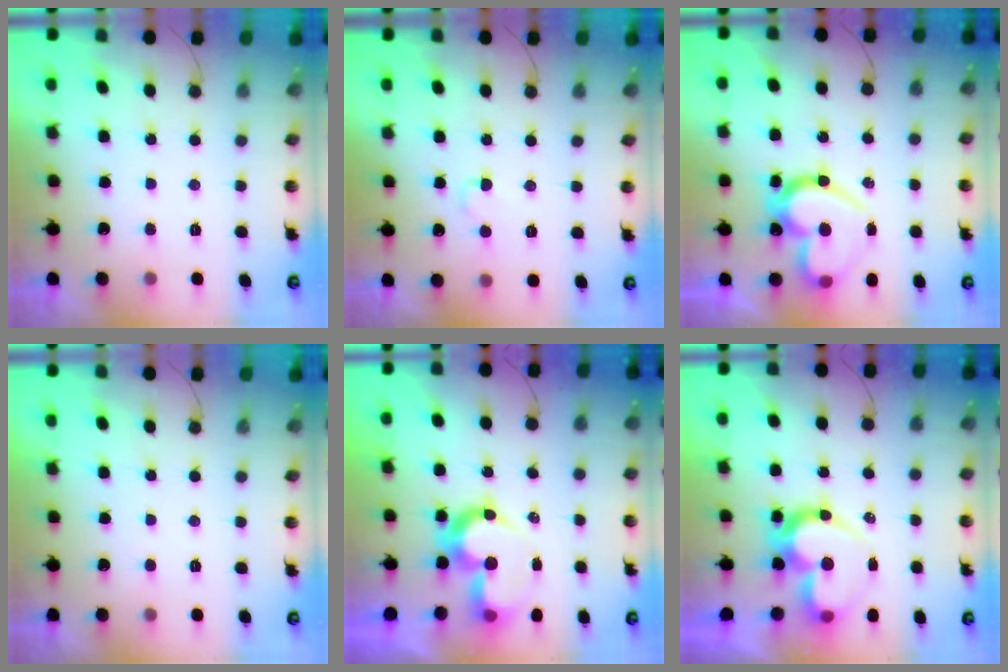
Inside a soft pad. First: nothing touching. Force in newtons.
{"total": 4.0, "press": 3.9, "slide": 0.4}
{"total": 19.2, "press": 19.2, "slide": 1.4}
{"total": 1.7, "press": 1.7, "slide": 0.0}
{"total": 10.7, "press": 10.6, "slide": 1.5}
{"total": 14.6, "press": 14.6, "slide": 1.3}